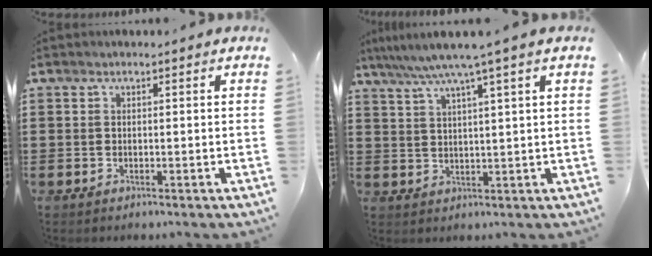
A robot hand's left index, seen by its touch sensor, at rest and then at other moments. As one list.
[{"total": 5.4, "force": [3.8, -1.0, 3.7], "torque": [-0.084, -0.016, 0.060]}]